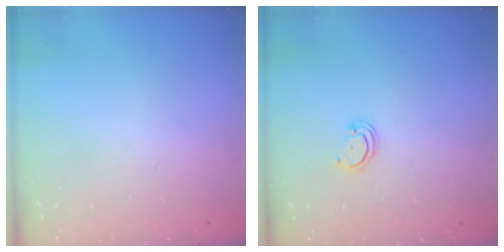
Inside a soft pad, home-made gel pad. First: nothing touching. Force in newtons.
{"total": 2.4, "press": 2.4, "slide": 0.2}